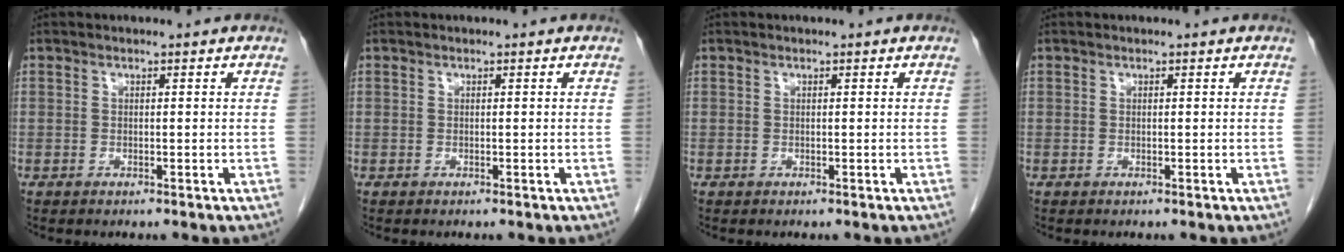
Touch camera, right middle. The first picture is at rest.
{"total": 0.0}
{"total": 0.0}
{"total": 0.0}